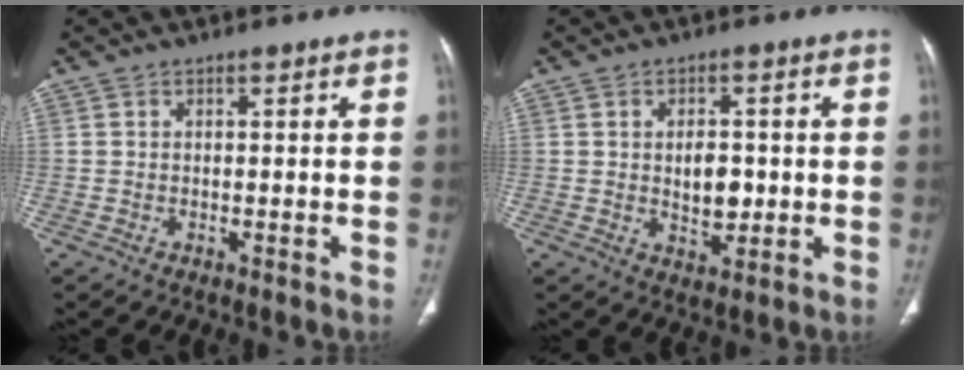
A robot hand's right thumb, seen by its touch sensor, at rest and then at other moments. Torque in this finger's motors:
{"motor_torque": [-0.16, 0.31, 0.14, 0.23, 0.10]}